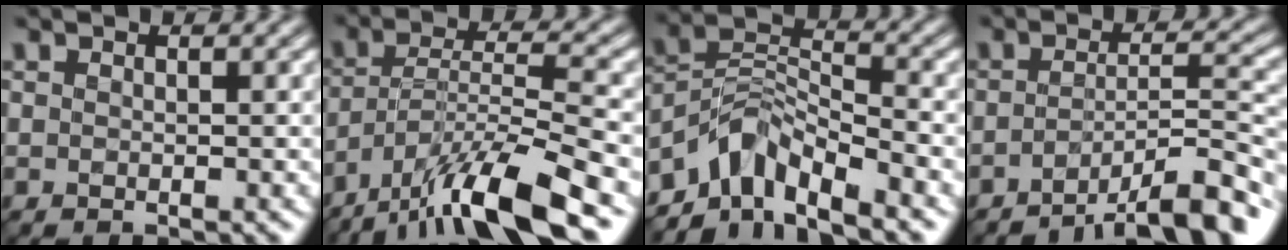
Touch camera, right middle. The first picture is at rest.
{"total": 10.8, "force": [-7.5, 2.3, 7.4], "torque": [-0.132, 0.015, -0.141]}
{"total": 5.8, "force": [-4.7, 2.2, 2.6], "torque": [-0.036, 0.007, -0.100]}
{"total": 7.4, "force": [-5.3, 1.6, 4.9], "torque": [-0.062, 0.013, -0.084]}